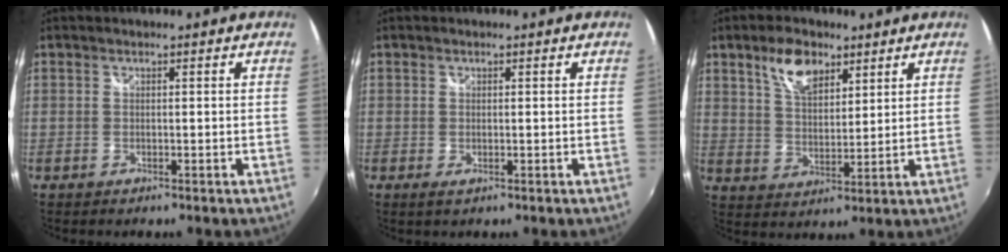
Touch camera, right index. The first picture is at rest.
{"total": 0.9, "force": [-0.1, 0.5, 0.8], "torque": [-0.017, -0.004, -0.002]}
{"total": 8.2, "force": [4.9, 4.1, 5.1], "torque": [-0.091, 0.012, 0.091]}